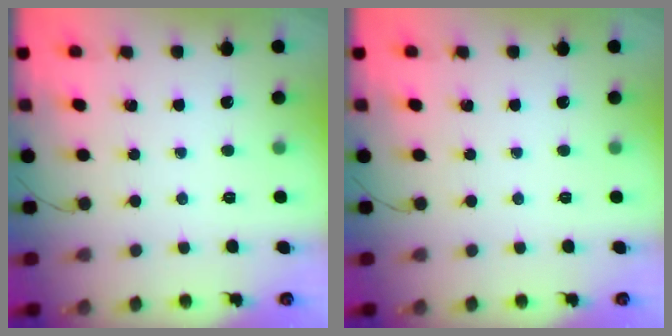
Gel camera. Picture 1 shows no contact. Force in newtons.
{"total": 0.0}